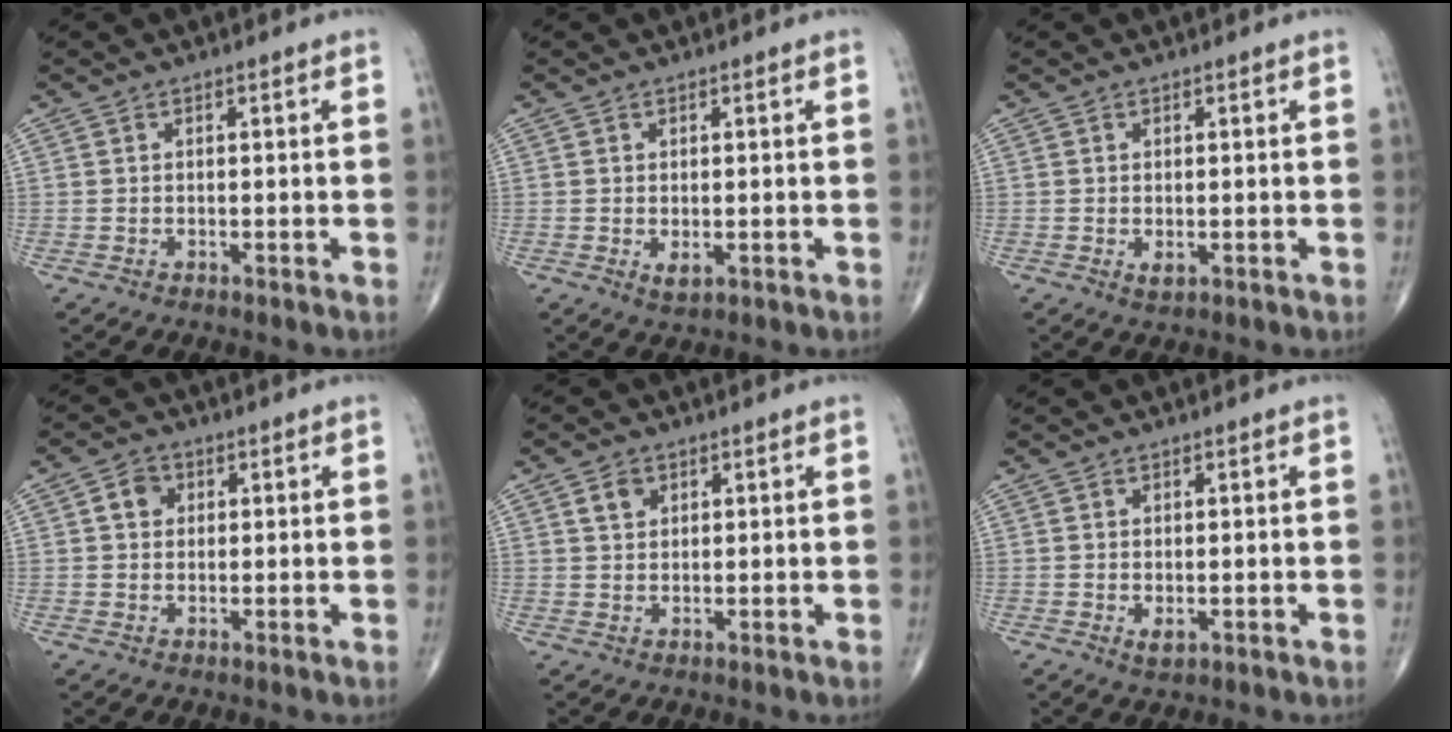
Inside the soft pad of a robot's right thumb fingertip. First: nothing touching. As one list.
[{"total": 1.9, "force": [-0.3, 0.9, 1.6], "torque": [-0.026, -0.005, 0.000]}, {"total": 1.5, "force": [-0.3, 0.7, 1.3], "torque": [-0.021, -0.005, -0.001]}, {"total": 3.5, "force": [0.9, 2.9, 1.7], "torque": [-0.015, 0.005, 0.012]}, {"total": 2.9, "force": [1.4, 2.1, 1.4], "torque": [-0.017, -0.003, 0.024]}, {"total": 1.7, "force": [-0.3, 0.8, 1.4], "torque": [-0.024, -0.005, 0.000]}]